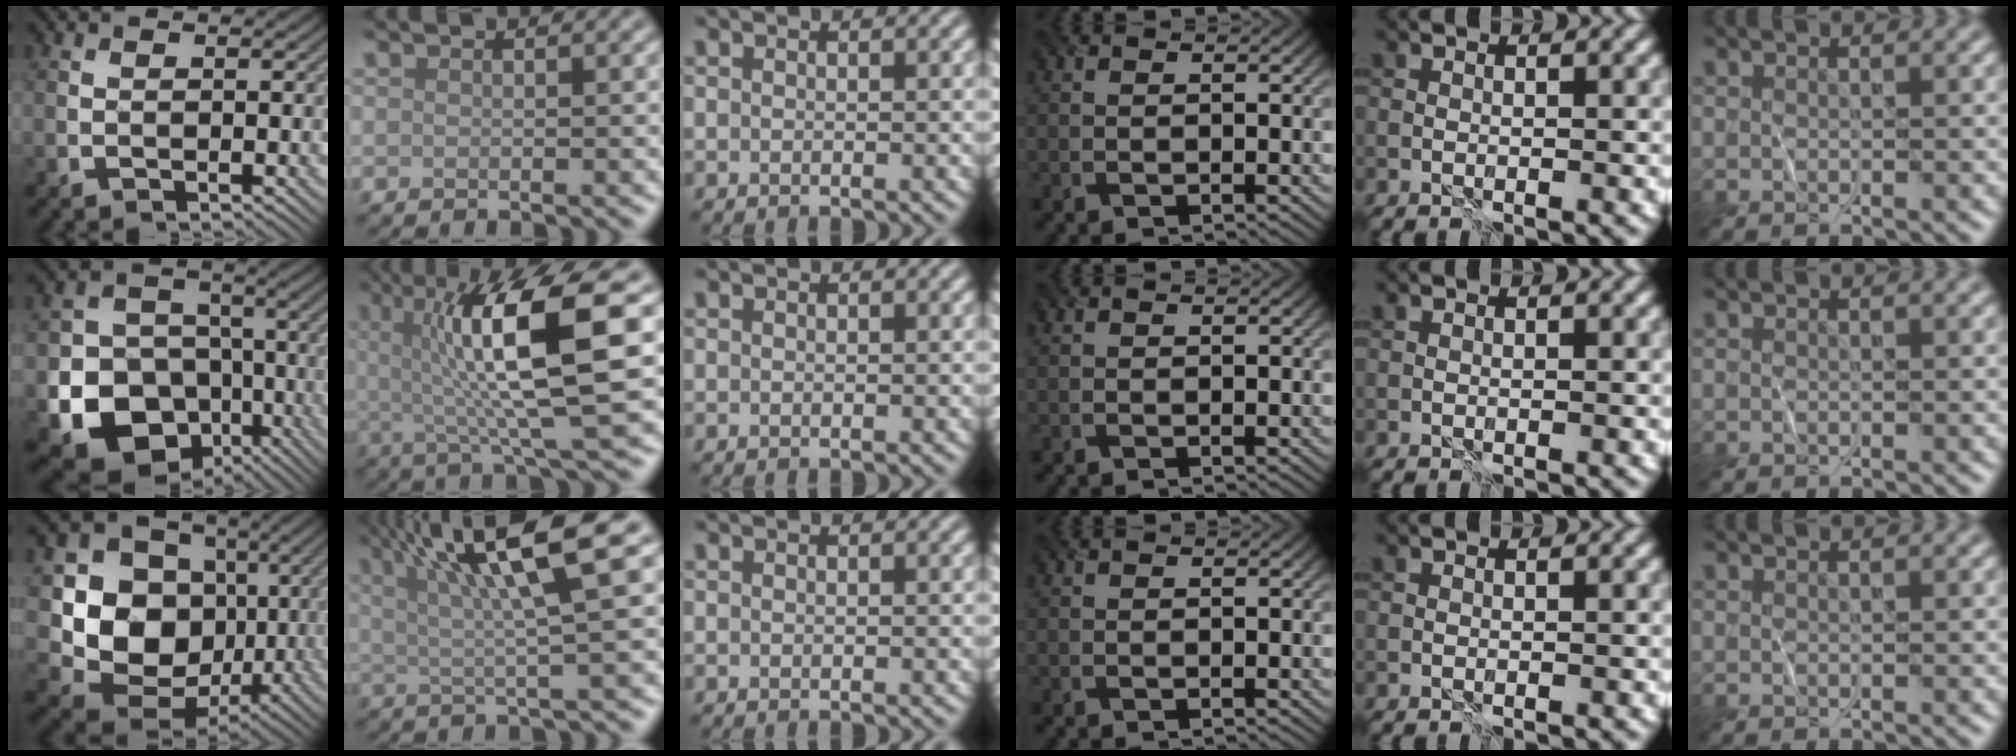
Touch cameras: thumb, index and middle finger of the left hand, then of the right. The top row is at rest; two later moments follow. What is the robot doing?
{"motion": "wrap", "object": "plastic wrap"}